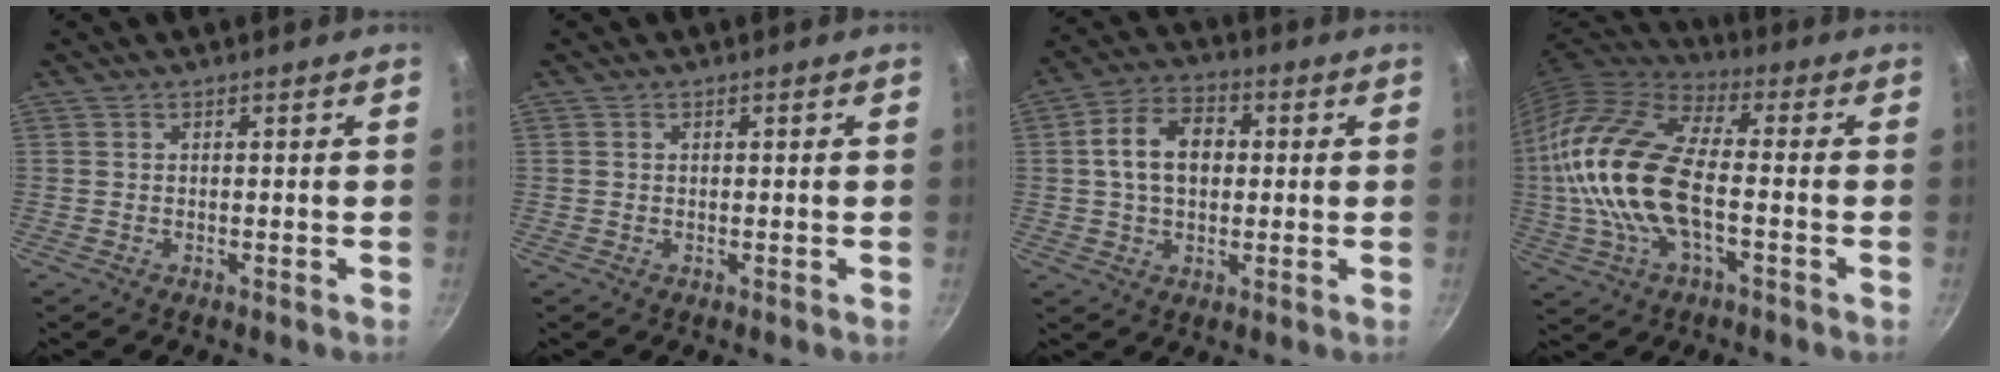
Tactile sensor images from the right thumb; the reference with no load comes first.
{"total": 0.0}
{"total": 10.7, "force": [1.2, 7.5, 7.6], "torque": [-0.108, 0.021, 0.010]}
{"total": 20.8, "force": [-1.9, 10.0, 18.2], "torque": [-0.358, 0.029, -0.050]}